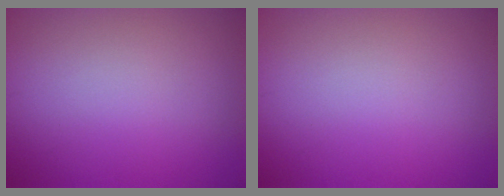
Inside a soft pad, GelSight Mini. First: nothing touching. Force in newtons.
{"total": 0.0}